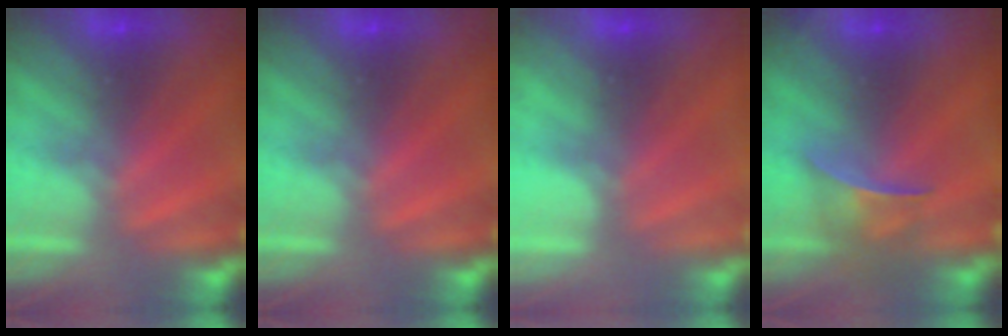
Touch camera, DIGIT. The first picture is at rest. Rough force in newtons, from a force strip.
{"total": 0.0}
{"total": 2.3}
{"total": 6.5}